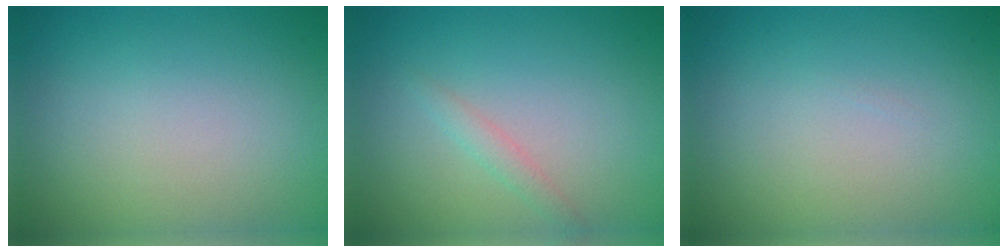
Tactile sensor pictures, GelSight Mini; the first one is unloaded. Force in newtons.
{"total": 1.1, "press": 1.1, "slide": 0.1}
{"total": 0.0}